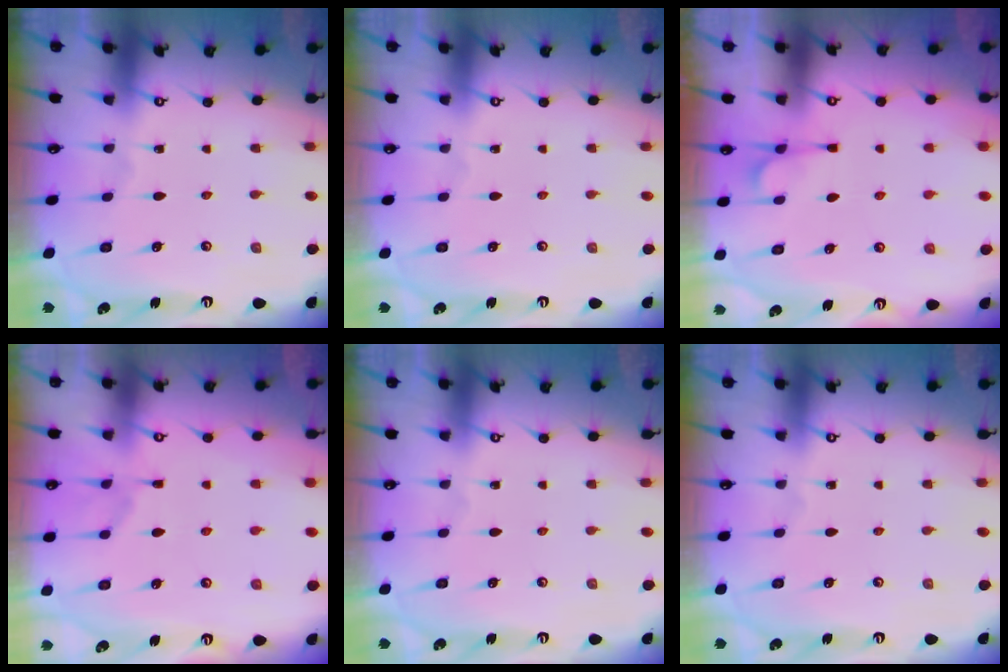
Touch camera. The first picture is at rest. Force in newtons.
{"total": 0.0}
{"total": 1.3, "press": 0.2, "slide": 1.3}
{"total": 1.6, "press": 0.8, "slide": 1.4}
{"total": 0.0}
{"total": 0.0}